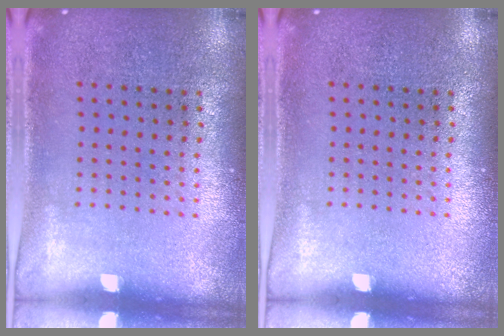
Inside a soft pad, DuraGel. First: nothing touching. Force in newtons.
{"total": 0.0}